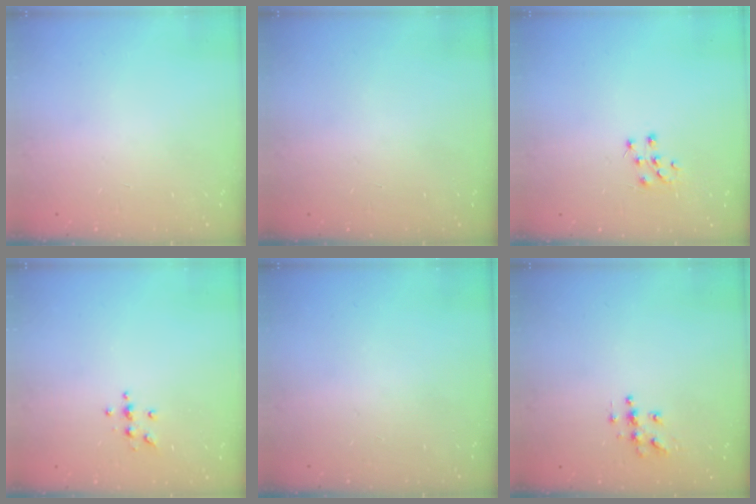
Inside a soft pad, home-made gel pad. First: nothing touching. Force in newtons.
{"total": 0.0}
{"total": 7.2, "press": 7.1, "slide": 0.7}
{"total": 3.8, "press": 3.7, "slide": 0.5}
{"total": 0.0}
{"total": 5.7, "press": 5.7, "slide": 0.4}